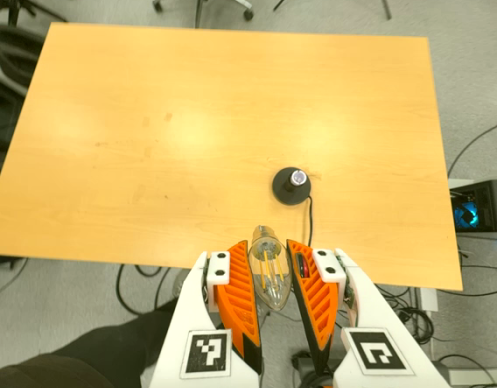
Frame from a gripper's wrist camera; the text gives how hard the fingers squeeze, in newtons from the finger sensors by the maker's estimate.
{"total": 10.3, "left": 10.4, "right": 10.2}